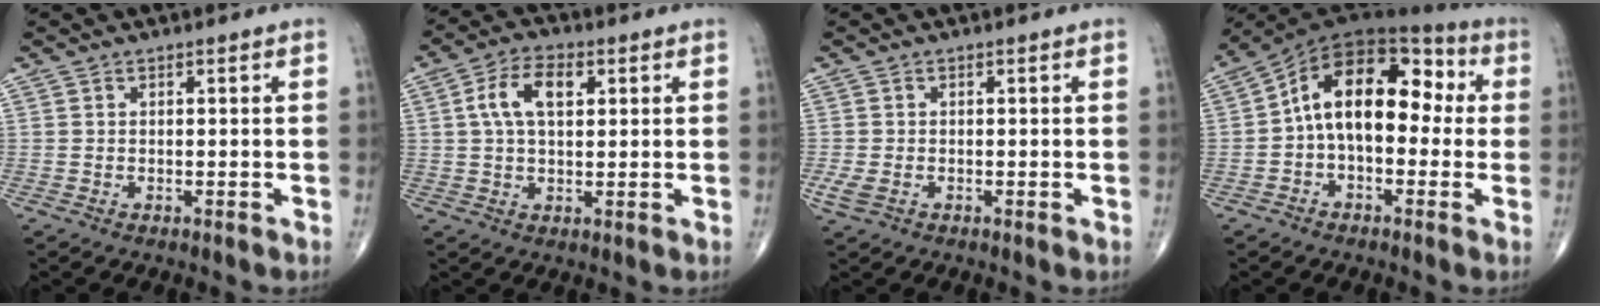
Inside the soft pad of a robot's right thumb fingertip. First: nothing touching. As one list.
[{"total": 8.3, "force": [2.2, 4.5, 6.6], "torque": [-0.118, 0.011, 0.037]}, {"total": 2.6, "force": [-0.7, 1.5, 2.0], "torque": [-0.048, -0.004, -0.016]}, {"total": 15.8, "force": [0.5, 9.6, 12.5], "torque": [-0.164, 0.053, -0.008]}]